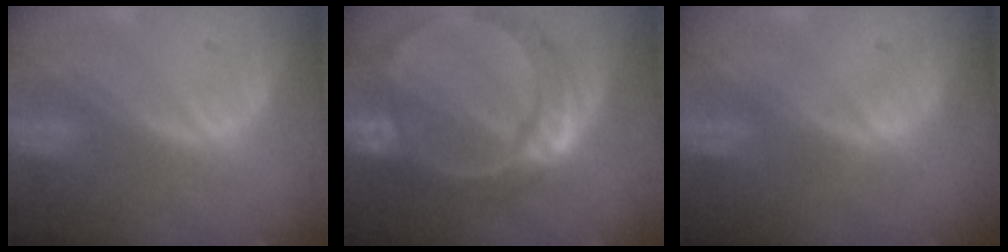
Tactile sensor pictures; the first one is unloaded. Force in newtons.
{"total": 10.9, "press": 9.2, "slide": 5.8}
{"total": 0.0}